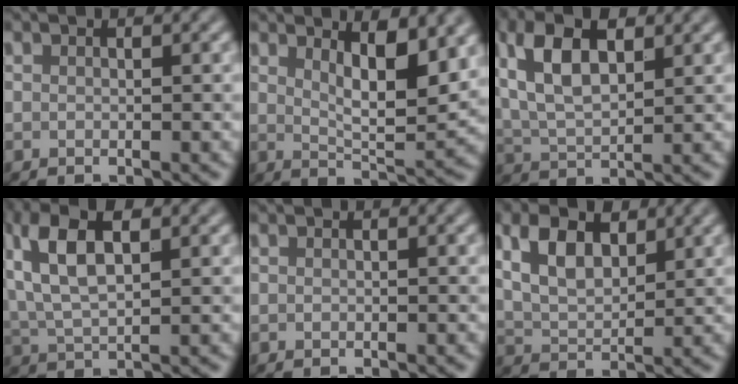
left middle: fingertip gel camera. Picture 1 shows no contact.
{"total": 5.7, "force": [2.5, 1.7, 4.8], "torque": [-0.076, -0.009, 0.044]}
{"total": 7.4, "force": [3.2, 3.3, 5.8], "torque": [-0.118, 0.015, 0.058]}
{"total": 8.2, "force": [3.1, 3.3, 6.9], "torque": [-0.148, 0.019, 0.057]}
{"total": 0.0}
{"total": 5.2, "force": [2.3, 2.7, 3.8], "torque": [-0.079, 0.007, 0.042]}